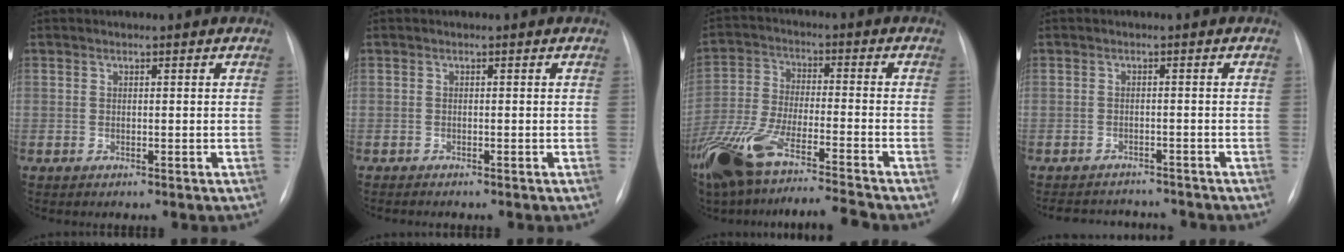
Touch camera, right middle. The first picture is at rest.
{"total": 1.0, "force": [-0.9, 0.1, 0.4], "torque": [-0.010, -0.003, -0.012]}
{"total": 17.9, "force": [-14.1, 1.2, 10.9], "torque": [-0.238, -0.032, -0.258]}
{"total": 7.5, "force": [-7.2, 1.9, 1.2], "torque": [-0.017, 0.010, -0.092]}